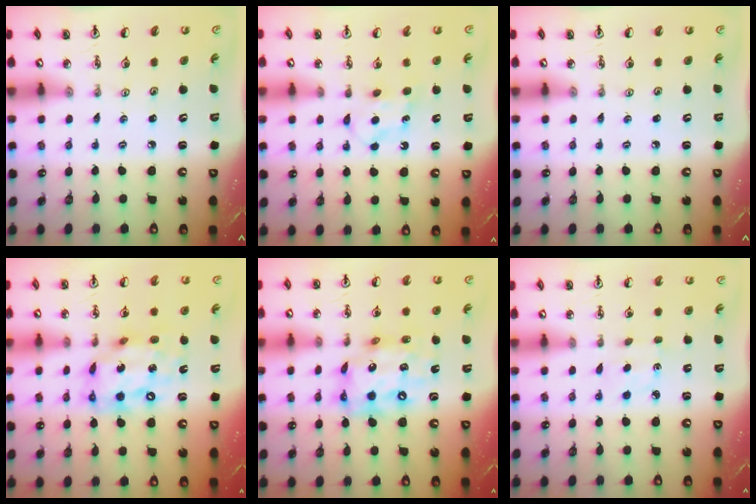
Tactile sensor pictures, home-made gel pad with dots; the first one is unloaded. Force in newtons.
{"total": 5.6, "press": 5.5, "slide": 0.7}
{"total": 0.0}
{"total": 15.5, "press": 15.5, "slide": 1.1}
{"total": 15.6, "press": 15.5, "slide": 1.5}
{"total": 1.9, "press": 1.9, "slide": 0.4}